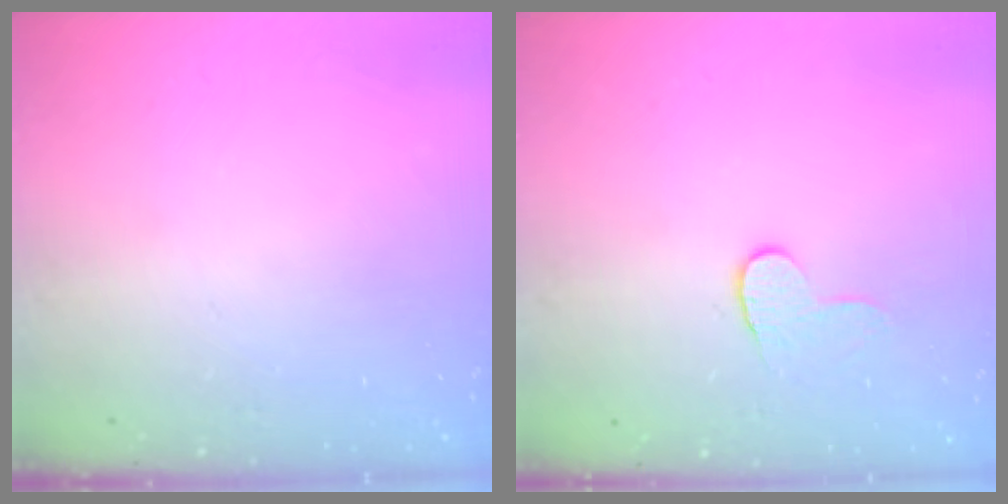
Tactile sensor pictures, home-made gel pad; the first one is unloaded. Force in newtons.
{"total": 4.5, "press": 4.5, "slide": 0.5}